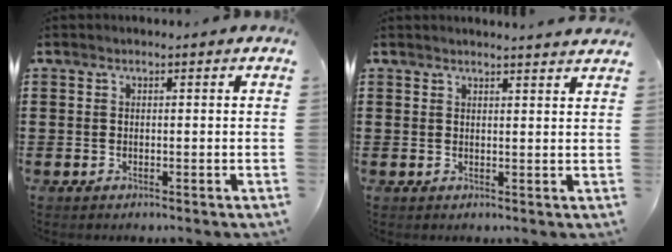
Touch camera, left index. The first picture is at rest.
{"total": 2.0, "force": [1.9, -0.3, 0.4], "torque": [-0.010, -0.004, 0.037]}